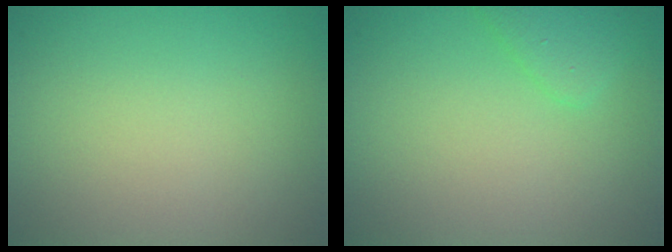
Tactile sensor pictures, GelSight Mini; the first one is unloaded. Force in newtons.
{"total": 1.9, "press": 1.9, "slide": 0.1}